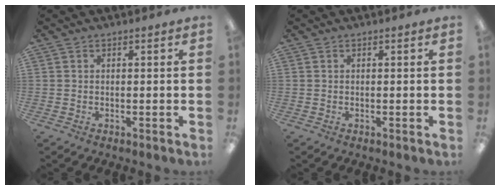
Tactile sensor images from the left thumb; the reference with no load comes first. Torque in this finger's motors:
{"motor_torque": [0.00, 0.00, -0.11, 0.11, 0.00]}